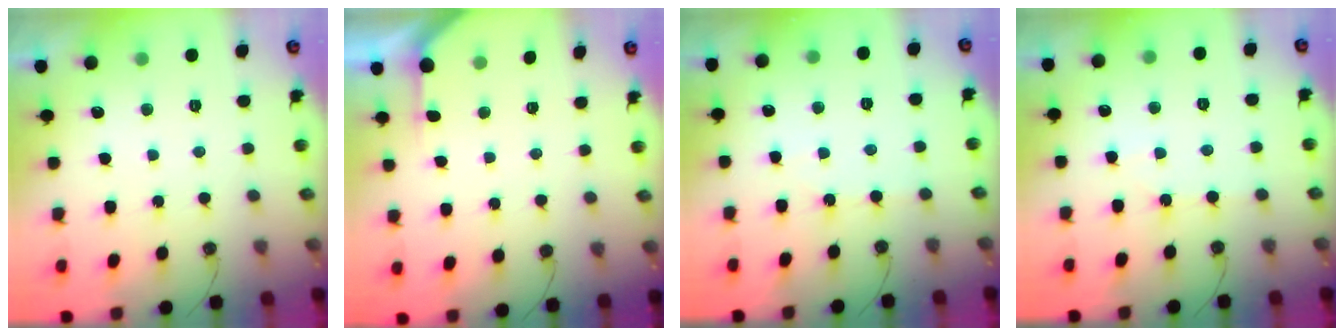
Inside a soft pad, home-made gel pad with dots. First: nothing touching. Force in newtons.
{"total": 2.9, "press": 2.9, "slide": 0.2}
{"total": 2.8, "press": 2.7, "slide": 0.5}
{"total": 5.4, "press": 5.4, "slide": 1.0}